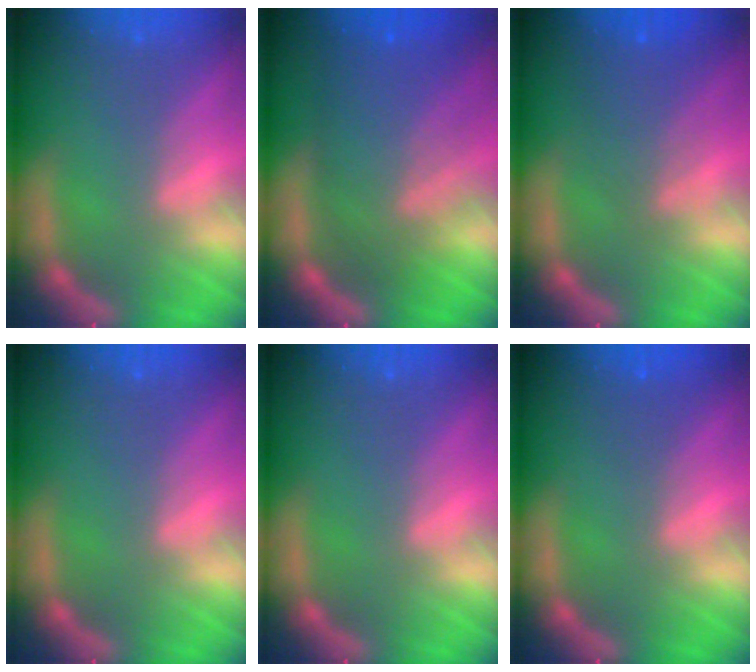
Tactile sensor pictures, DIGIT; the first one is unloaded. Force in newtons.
{"total": 9.0}
{"total": 4.1}
{"total": 0.0}
{"total": 0.0}
{"total": 1.0}